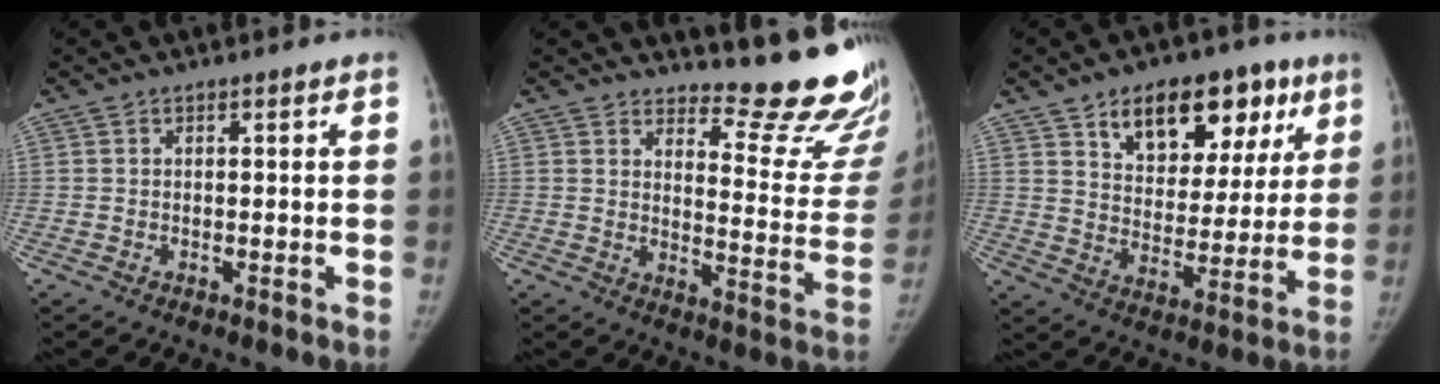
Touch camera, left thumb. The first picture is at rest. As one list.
[{"total": 18.4, "force": [16.7, 4.1, 6.7], "torque": [-0.040, -0.184, 0.192]}, {"total": 18.0, "force": [9.6, 10.6, 10.8], "torque": [-0.094, -0.023, 0.146]}]